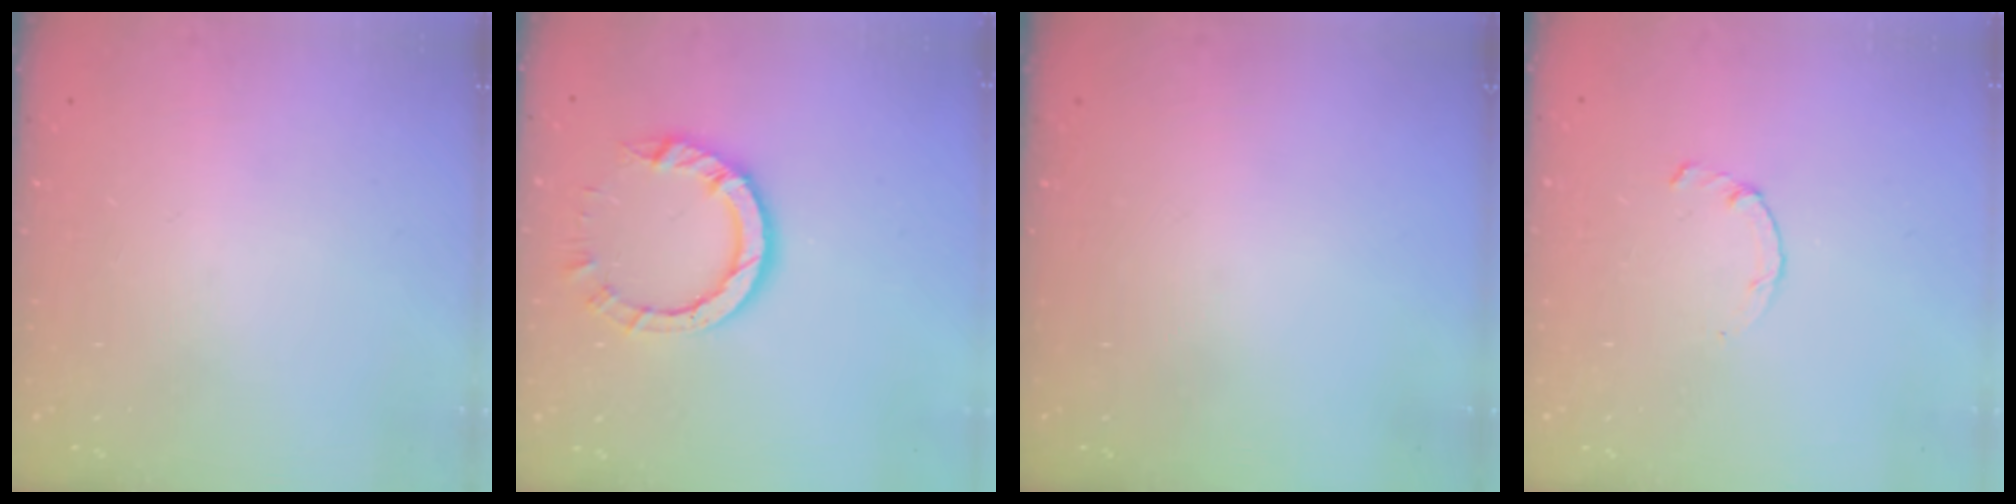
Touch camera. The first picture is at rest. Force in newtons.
{"total": 7.6, "press": 7.6, "slide": 0.8}
{"total": 0.0}
{"total": 0.9, "press": 0.8, "slide": 0.3}